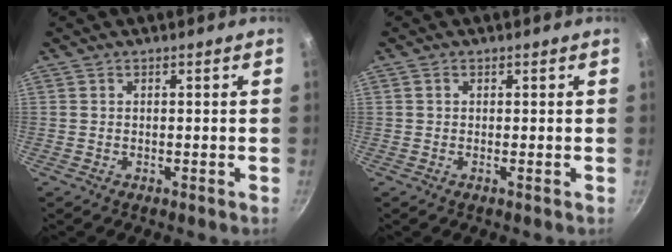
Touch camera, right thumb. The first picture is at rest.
{"total": 0.7, "force": [0.1, 0.3, 0.6], "torque": [-0.015, 0.003, -0.002]}